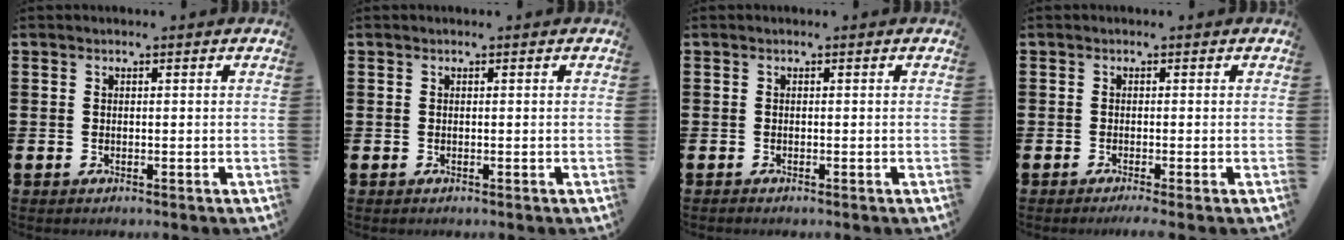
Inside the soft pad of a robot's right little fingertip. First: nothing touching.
{"total": 0.0}
{"total": 0.0}
{"total": 0.8, "force": [-0.4, 0.0, 0.7], "torque": [-0.011, -0.002, -0.009]}